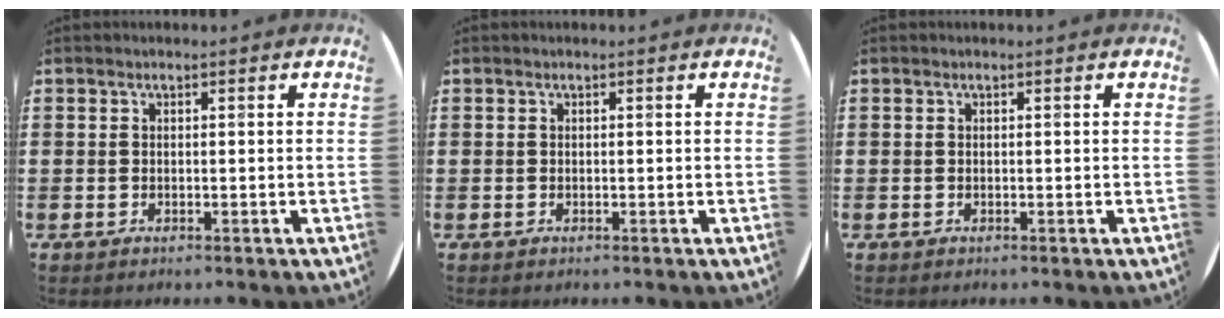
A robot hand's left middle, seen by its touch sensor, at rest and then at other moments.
{"total": 0.0}
{"total": 0.0}